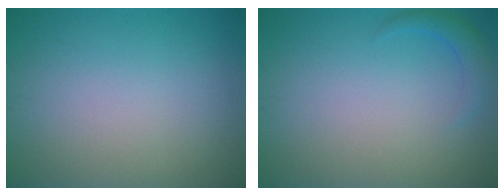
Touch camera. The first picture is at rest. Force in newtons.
{"total": 1.6, "press": 1.6, "slide": 0.2}